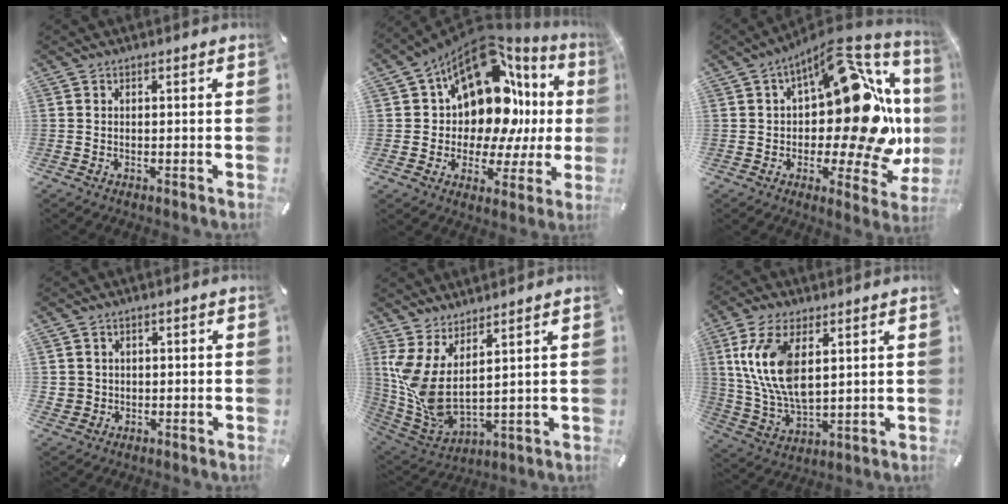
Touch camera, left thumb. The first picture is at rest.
{"total": 18.0, "force": [8.0, 10.9, 11.9], "torque": [-0.182, -0.080, 0.134]}
{"total": 25.9, "force": [3.2, 12.5, 22.4], "torque": [-0.312, -0.044, 0.059]}
{"total": 3.1, "force": [-0.1, 3.1, 0.1], "torque": [-0.007, 0.005, -0.002]}
{"total": 8.2, "force": [3.0, 3.4, 6.8], "torque": [-0.166, -0.055, 0.060]}
{"total": 13.7, "force": [4.4, 6.9, 10.9], "torque": [-0.261, -0.017, 0.075]}